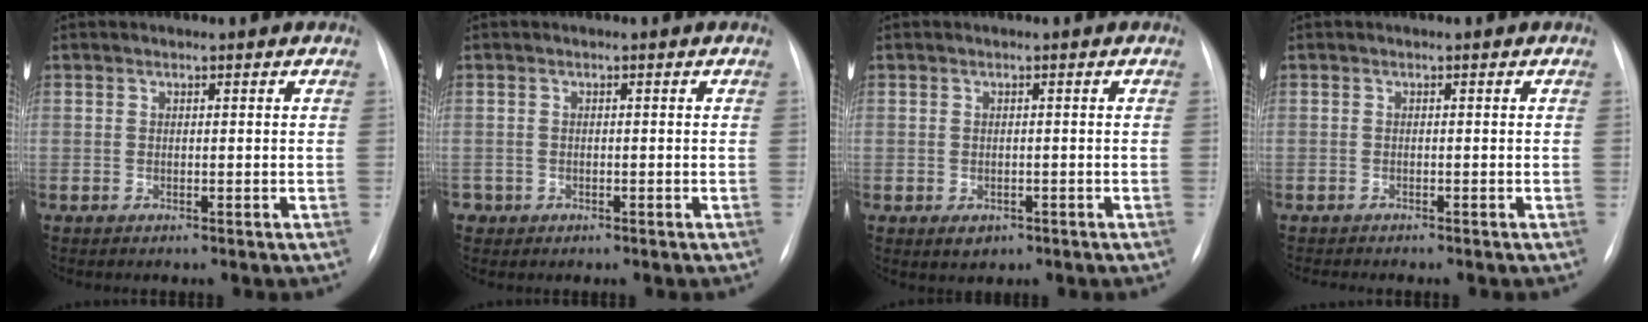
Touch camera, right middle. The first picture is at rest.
{"total": 1.1, "force": [-0.5, 0.9, 0.0], "torque": [0.003, 0.005, -0.008]}
{"total": 2.1, "force": [-1.0, 1.5, 1.0], "torque": [-0.011, 0.000, -0.004]}
{"total": 2.2, "force": [-2.0, 0.1, 1.0], "torque": [-0.011, -0.003, -0.024]}